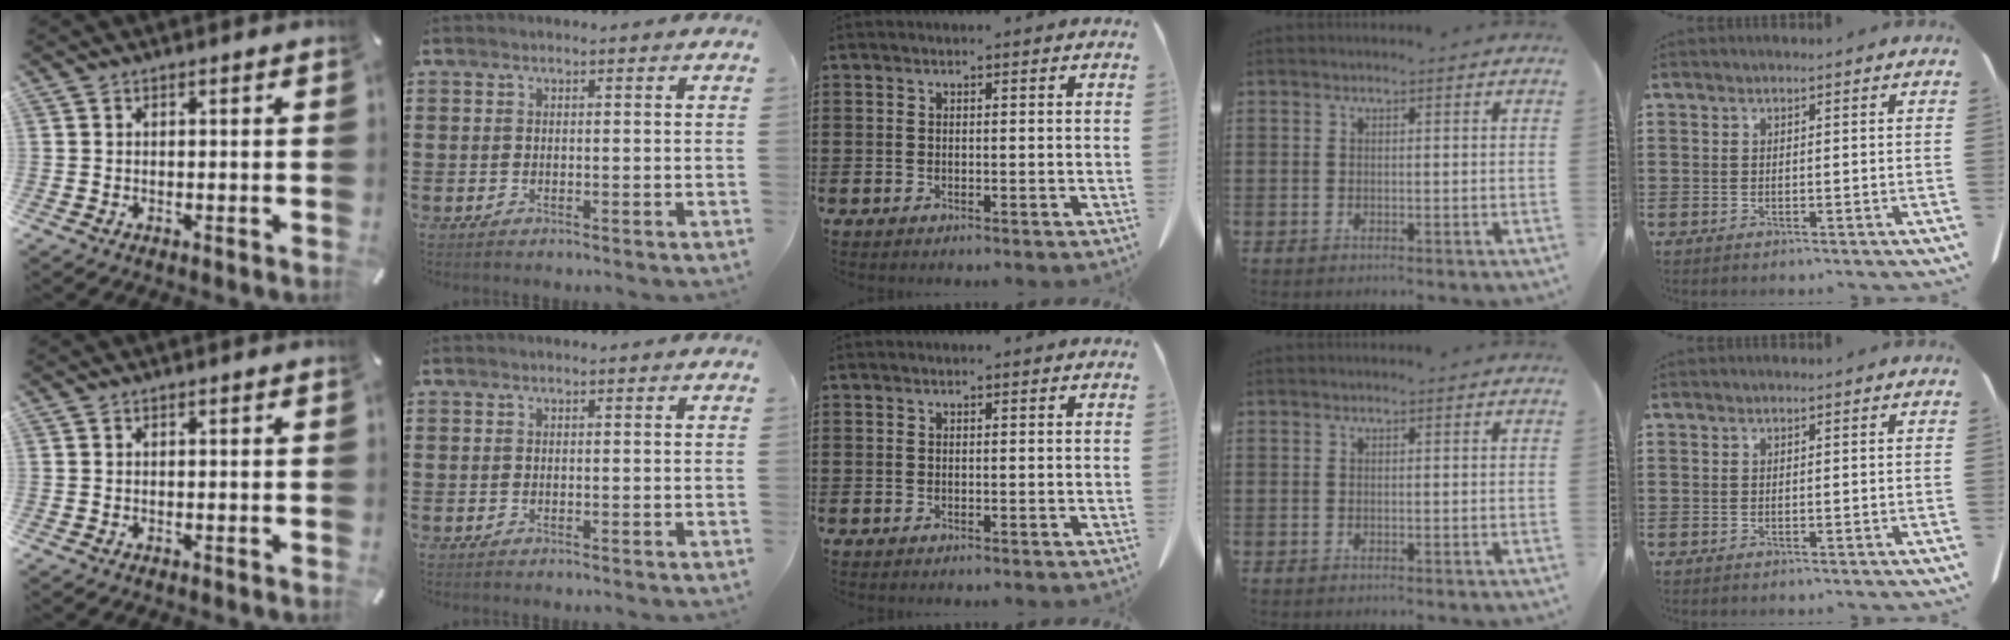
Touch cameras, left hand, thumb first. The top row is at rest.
{}